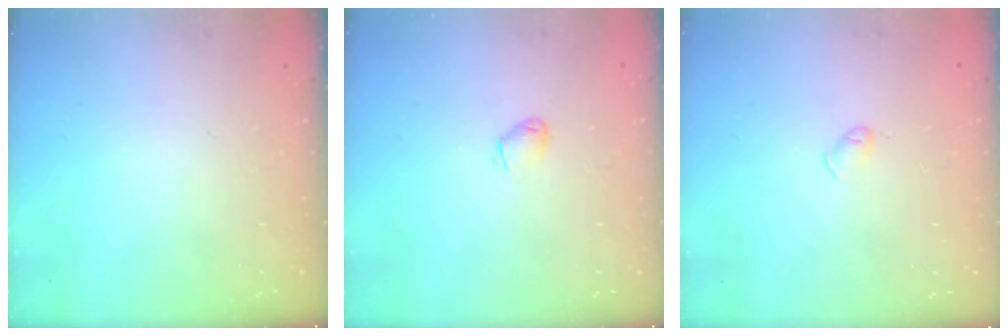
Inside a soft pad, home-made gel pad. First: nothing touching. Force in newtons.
{"total": 2.0, "press": 2.0, "slide": 0.4}
{"total": 3.5, "press": 3.5, "slide": 0.6}